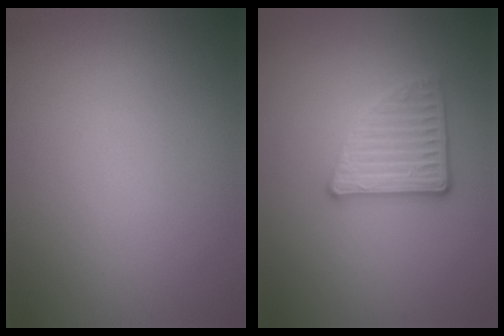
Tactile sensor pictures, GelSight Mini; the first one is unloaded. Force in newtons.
{"total": 3.3, "press": 3.0, "slide": 1.4}